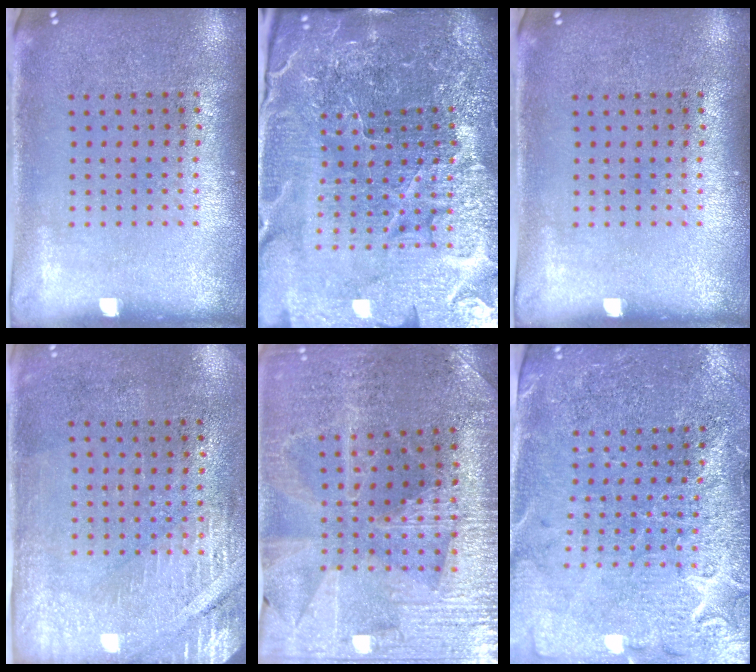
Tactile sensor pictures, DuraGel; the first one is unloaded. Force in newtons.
{"total": 6.5, "press": 5.8, "slide": 3.0}
{"total": 0.0}
{"total": 2.9, "press": 2.5, "slide": 1.4}
{"total": 3.1, "press": 3.0, "slide": 0.4}
{"total": 3.2, "press": 3.1, "slide": 1.0}